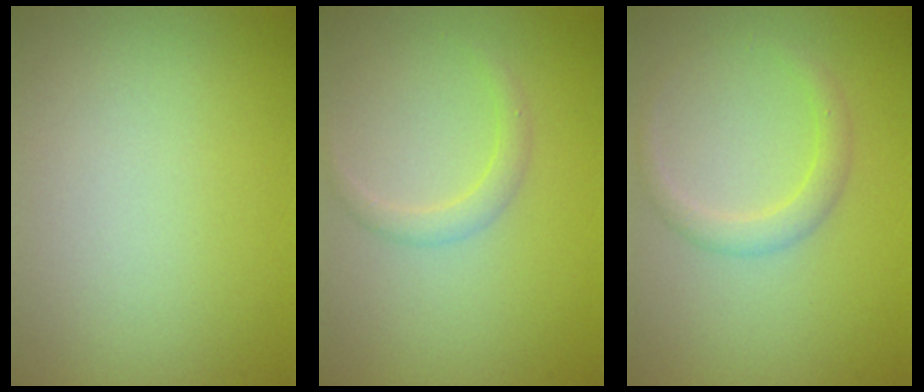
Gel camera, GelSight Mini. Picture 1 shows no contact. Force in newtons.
{"total": 1.4, "press": 1.4, "slide": 0.1}
{"total": 1.9, "press": 1.9, "slide": 0.2}